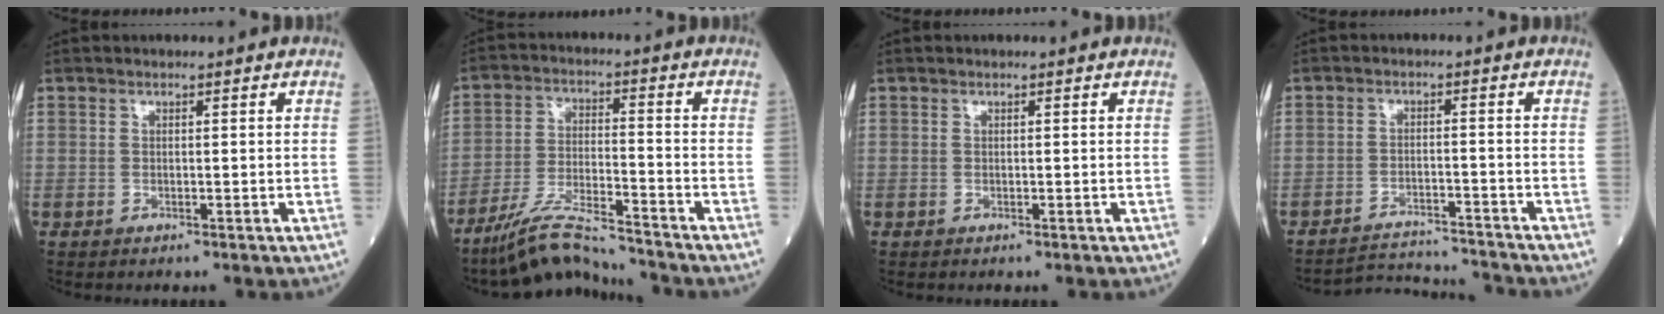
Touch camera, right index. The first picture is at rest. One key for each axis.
{"total": 9.2, "fx": -8.6, "fy": 0.2, "fz": 3.3, "tx": -0.064, "ty": -0.008, "tz": -0.154}
{"total": 0.0}
{"total": 7.6, "fx": -7.5, "fy": -0.5, "fz": -0.6, "tx": 0.001, "ty": 0.009, "tz": -0.119}